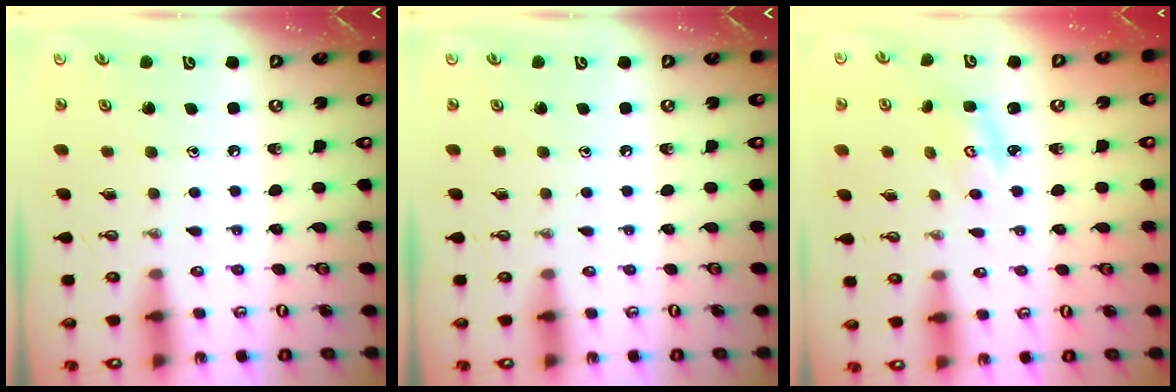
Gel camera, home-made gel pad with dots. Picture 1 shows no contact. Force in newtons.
{"total": 0.0}
{"total": 2.6, "press": 2.5, "slide": 0.3}